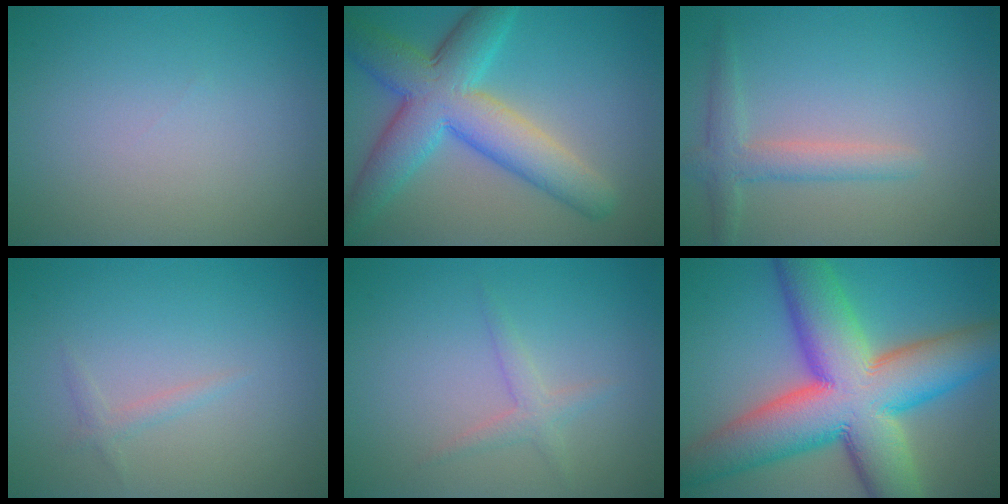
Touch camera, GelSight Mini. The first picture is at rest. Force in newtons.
{"total": 8.7, "press": 8.7, "slide": 0.3}
{"total": 2.6, "press": 2.6, "slide": 0.2}
{"total": 0.9, "press": 0.9, "slide": 0.1}
{"total": 1.6, "press": 1.6, "slide": 0.0}
{"total": 15.7, "press": 15.7, "slide": 0.4}